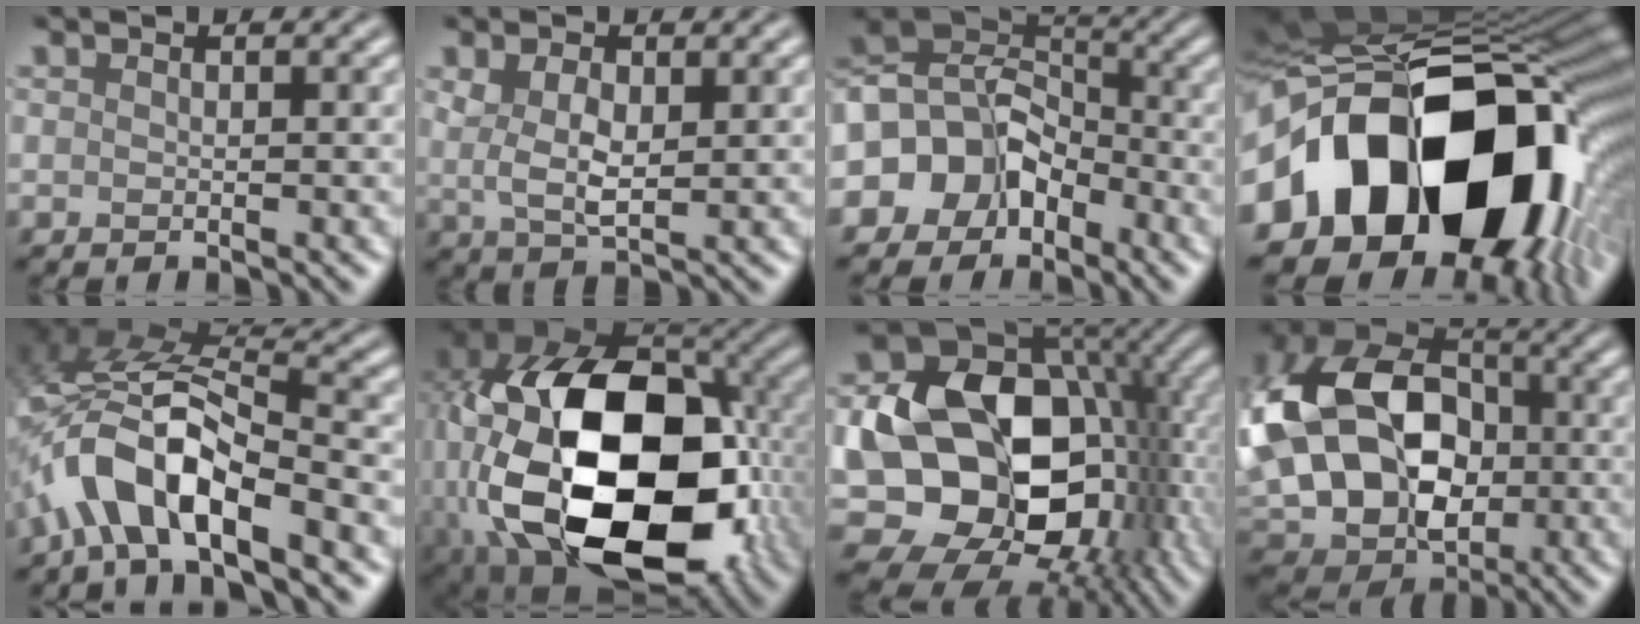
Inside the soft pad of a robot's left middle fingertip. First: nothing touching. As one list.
[{"total": 3.3, "force": [0.8, 1.8, 2.7], "torque": [-0.061, 0.000, 0.020]}, {"total": 7.2, "force": [-2.8, 5.5, 3.6], "torque": [-0.054, 0.019, -0.068]}, {"total": 20.0, "force": [-3.8, 13.9, 13.9], "torque": [-0.254, -0.025, -0.044]}, {"total": 9.1, "force": [-4.2, 3.6, 7.2], "torque": [-0.144, 0.014, -0.078]}, {"total": 19.9, "force": [-1.8, 13.1, 14.9], "torque": [-0.314, -0.043, -0.001]}, {"total": 17.0, "force": [-1.3, 12.9, 11.0], "torque": [-0.166, -0.017, -0.007]}, {"total": 17.6, "force": [-0.3, 12.8, 12.1], "torque": [-0.227, 0.012, 0.005]}]